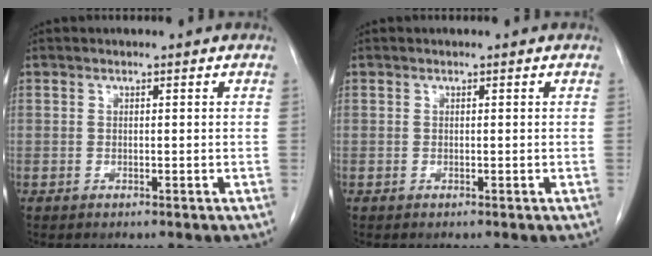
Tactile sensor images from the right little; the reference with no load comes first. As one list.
[{"total": 0.0}]